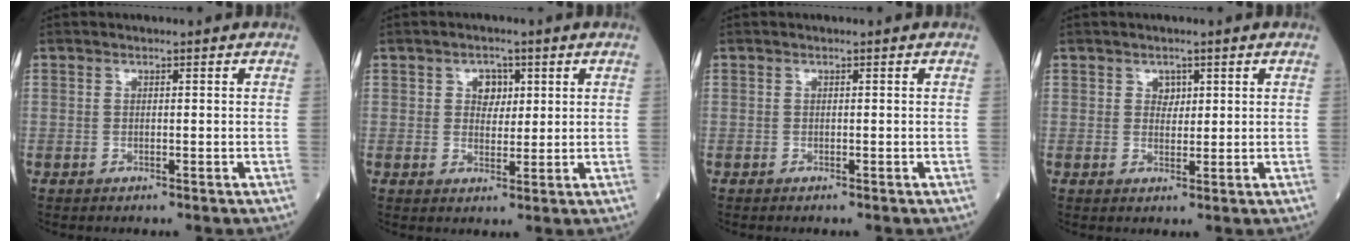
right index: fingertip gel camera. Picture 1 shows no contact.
{"total": 3.4, "force": [1.2, 2.4, 2.0], "torque": [-0.027, 0.004, 0.020]}
{"total": 0.0}
{"total": 1.8, "force": [0.8, 1.3, 0.9], "torque": [-0.009, -0.003, 0.013]}